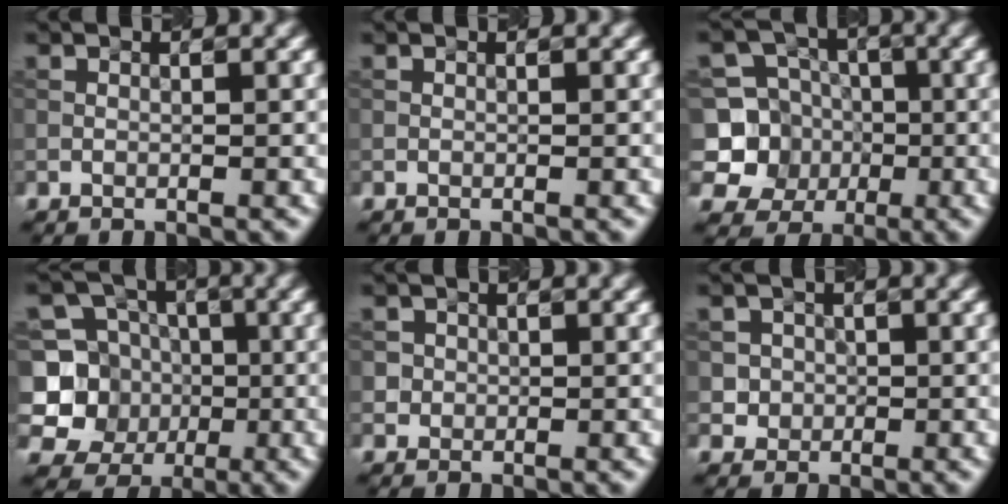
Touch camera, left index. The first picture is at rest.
{"total": 0.0}
{"total": 7.4, "force": [-1.4, 7.1, 1.7], "torque": [-0.042, 0.017, -0.051]}
{"total": 8.7, "force": [-1.6, 8.3, 2.0], "torque": [-0.063, 0.016, -0.049]}
{"total": 1.6, "force": [0.2, 1.6, 0.3], "torque": [0.000, 0.000, 0.015]}
{"total": 2.6, "force": [0.0, 2.5, 0.4], "torque": [0.000, 0.008, 0.006]}